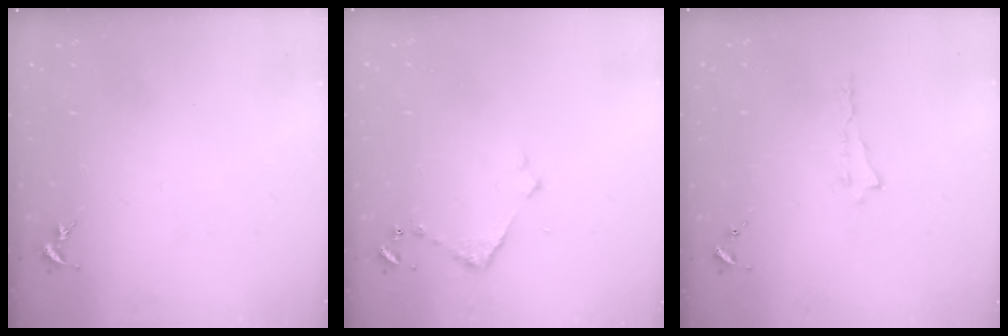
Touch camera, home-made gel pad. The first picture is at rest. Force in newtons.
{"total": 2.9, "press": 2.9, "slide": 0.3}
{"total": 0.0}